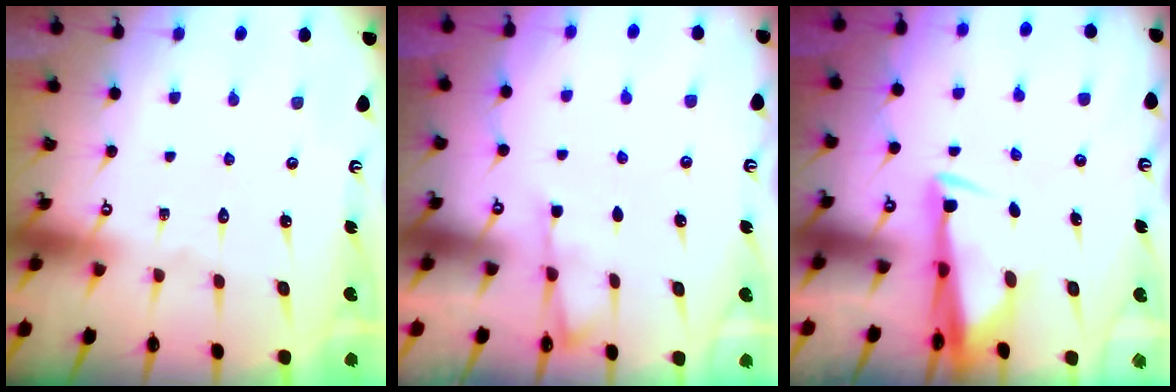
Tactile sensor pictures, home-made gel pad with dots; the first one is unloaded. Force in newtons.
{"total": 2.3, "press": 2.3, "slide": 0.4}
{"total": 3.4, "press": 3.3, "slide": 0.8}